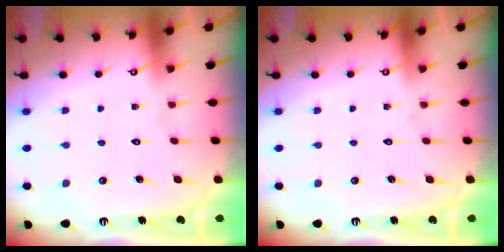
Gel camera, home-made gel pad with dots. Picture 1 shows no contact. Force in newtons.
{"total": 0.0}